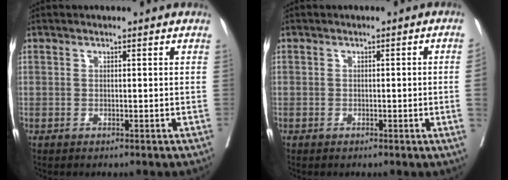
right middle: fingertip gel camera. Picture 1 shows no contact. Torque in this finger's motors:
{"motor_torque": [1.03, -1.11, -0.07, -0.21]}